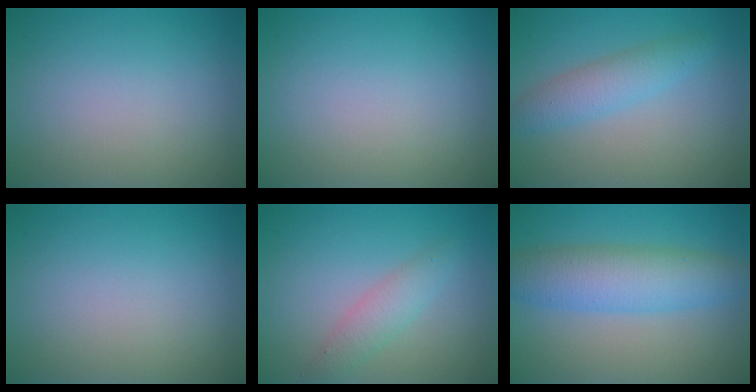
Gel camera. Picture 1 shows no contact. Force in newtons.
{"total": 0.0}
{"total": 2.9, "press": 2.9, "slide": 0.0}
{"total": 0.0}
{"total": 2.3, "press": 2.3, "slide": 0.1}
{"total": 5.8, "press": 5.8, "slide": 0.0}